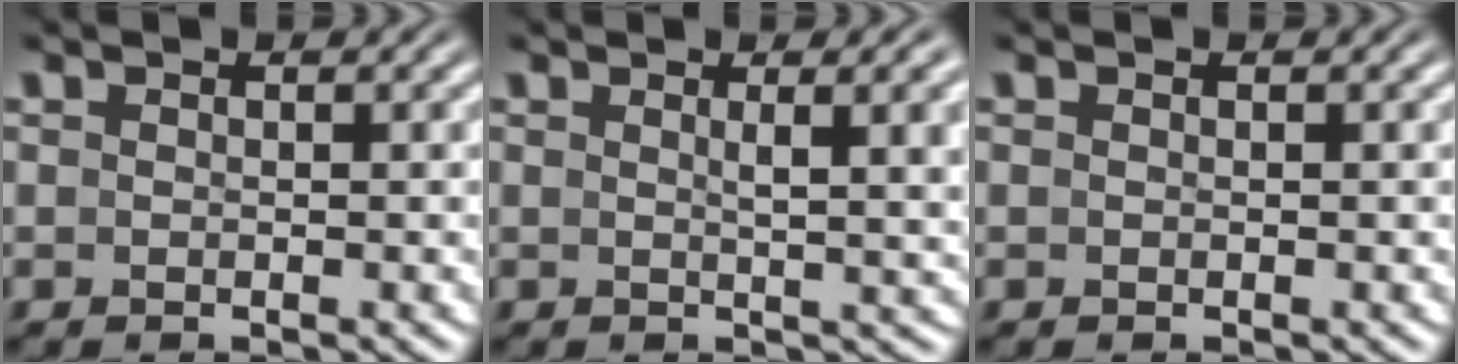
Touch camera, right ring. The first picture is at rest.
{"total": 3.3, "force": [1.3, -0.2, 3.0], "torque": [-0.033, -0.001, 0.021]}
{"total": 0.0}